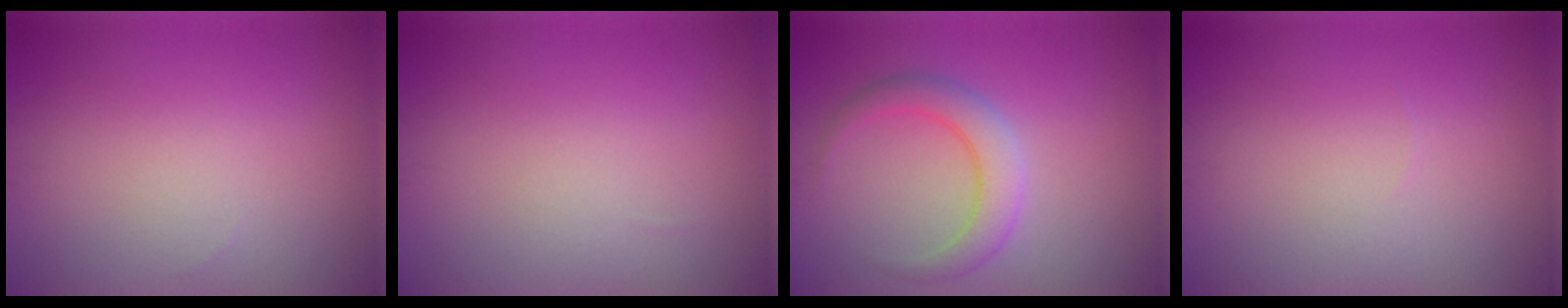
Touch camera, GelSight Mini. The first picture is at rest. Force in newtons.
{"total": 0.0}
{"total": 3.4, "press": 3.4, "slide": 0.1}
{"total": 0.0}